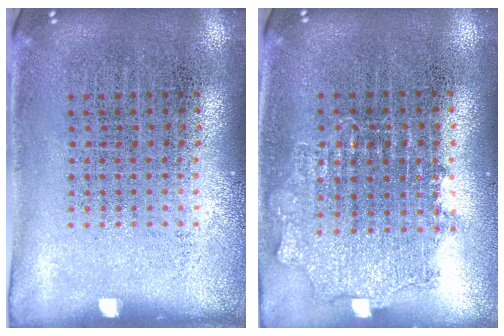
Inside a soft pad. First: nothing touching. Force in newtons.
{"total": 0.9, "press": 0.9, "slide": 0.2}